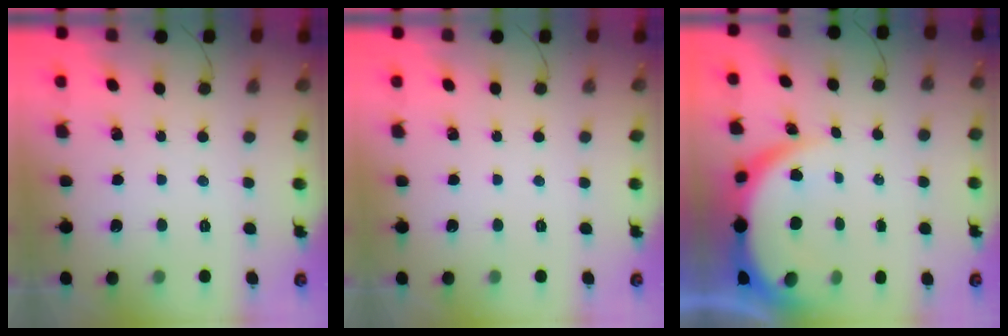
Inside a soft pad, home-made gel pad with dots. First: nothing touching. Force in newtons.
{"total": 0.0}
{"total": 8.5, "press": 8.4, "slide": 0.8}